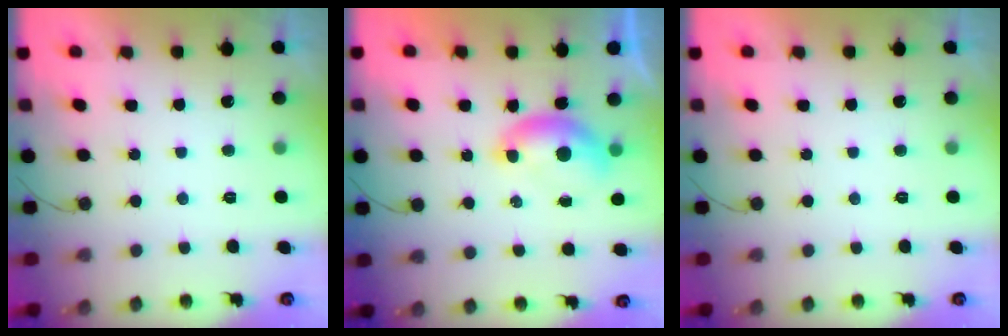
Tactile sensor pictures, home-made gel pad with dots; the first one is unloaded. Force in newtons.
{"total": 6.4, "press": 6.4, "slide": 0.9}
{"total": 0.0}